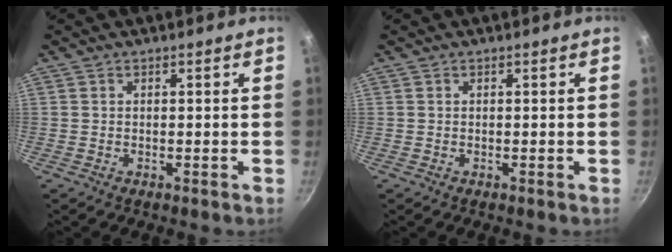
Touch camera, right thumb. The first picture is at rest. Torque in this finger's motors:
{"motor_torque": [-0.37, 0.07, -0.30, 0.11, 0.02]}